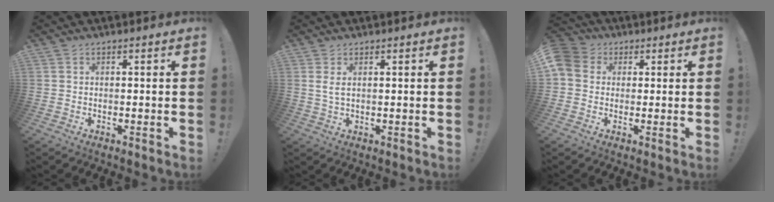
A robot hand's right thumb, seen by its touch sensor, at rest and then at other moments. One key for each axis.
{"total": 3.0, "fx": 1.3, "fy": 1.0, "fz": 2.5, "tx": -0.042, "ty": -0.001, "tz": 0.021}
{"total": 6.5, "fx": 1.1, "fy": 5.9, "fz": 2.5, "tx": -0.046, "ty": 0.003, "tz": 0.025}